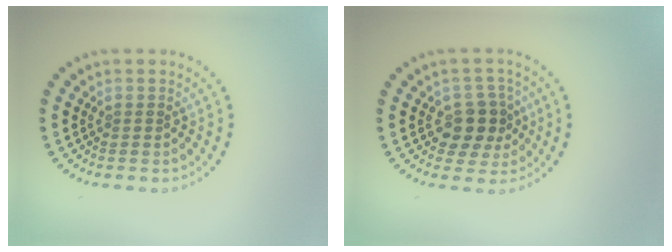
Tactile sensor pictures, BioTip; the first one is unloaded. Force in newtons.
{"total": 3.7, "press": 3.4, "slide": 1.3}